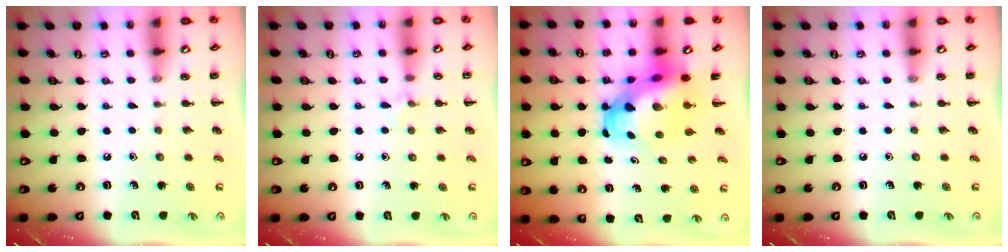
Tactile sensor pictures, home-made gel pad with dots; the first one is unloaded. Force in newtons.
{"total": 4.8, "press": 4.5, "slide": 1.7}
{"total": 7.2, "press": 6.9, "slide": 2.2}
{"total": 0.0}